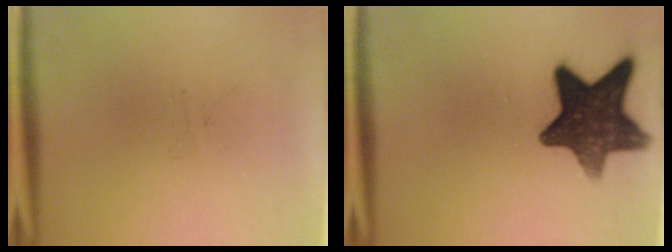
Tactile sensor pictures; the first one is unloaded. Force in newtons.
{"total": 12.9}